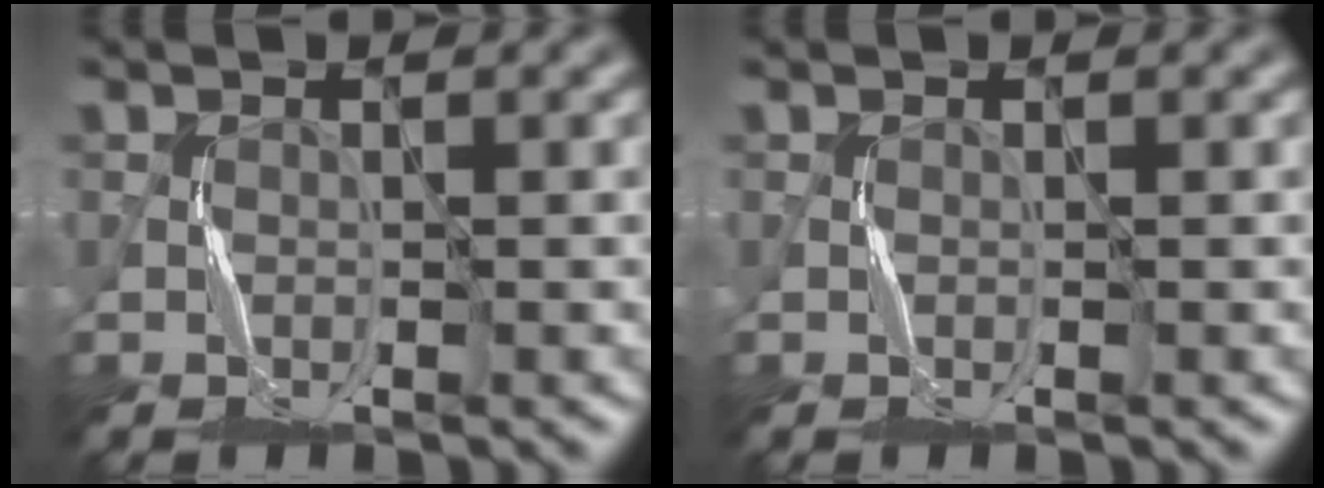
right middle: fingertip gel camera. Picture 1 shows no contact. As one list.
[{"total": 0.0}]